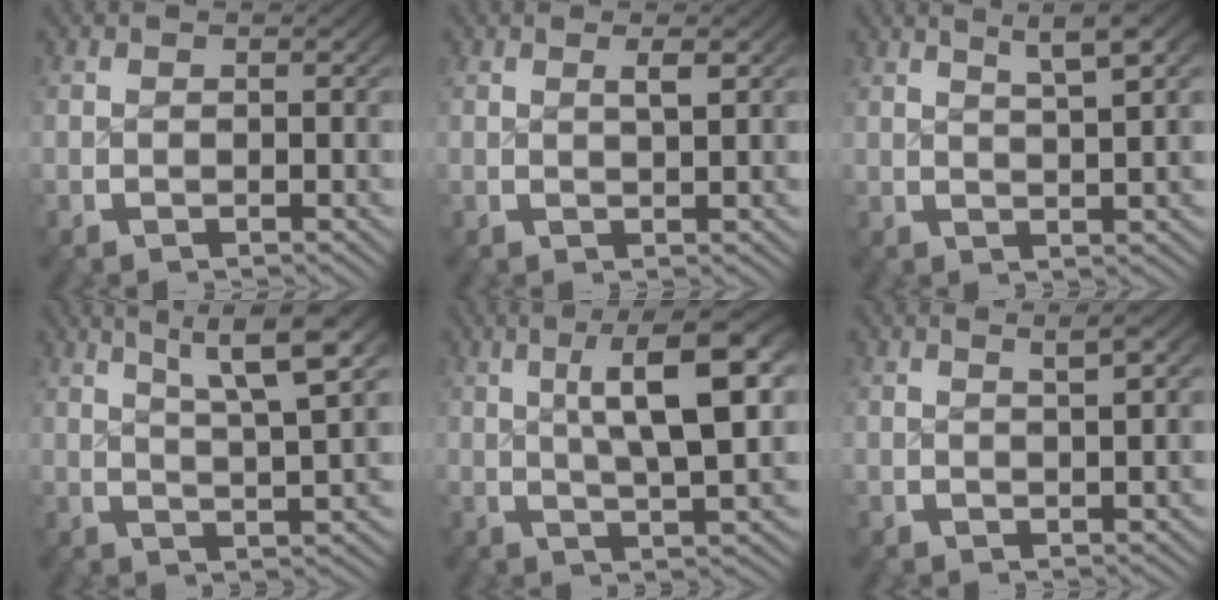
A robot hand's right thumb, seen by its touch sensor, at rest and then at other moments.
{"total": 1.2, "force": [0.6, 0.1, 1.1], "torque": [-0.017, -0.001, 0.012]}
{"total": 5.2, "force": [3.2, 1.3, 3.9], "torque": [-0.043, 0.015, 0.049]}
{"total": 7.0, "force": [3.4, 2.3, 5.7], "torque": [-0.078, 0.009, 0.052]}
{"total": 9.2, "force": [2.3, 3.2, 8.3], "torque": [-0.120, 0.010, 0.033]}
{"total": 2.6, "force": [1.6, 0.2, 2.0], "torque": [-0.024, 0.005, 0.027]}